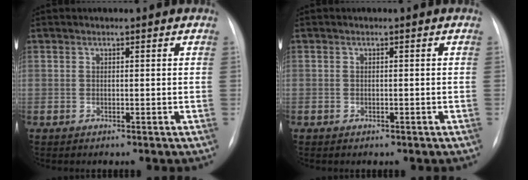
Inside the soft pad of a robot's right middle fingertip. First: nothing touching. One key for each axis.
{"total": 0.7, "fx": -0.4, "fy": 0.6, "fz": 0.1, "tx": -0.003, "ty": 0.004, "tz": -0.006}